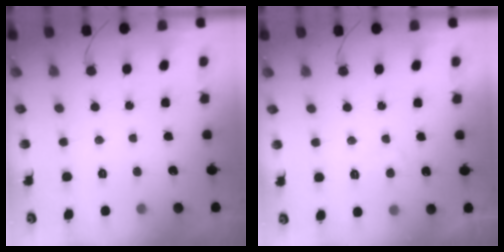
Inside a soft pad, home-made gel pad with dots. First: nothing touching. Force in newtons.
{"total": 3.0, "press": 2.9, "slide": 0.8}